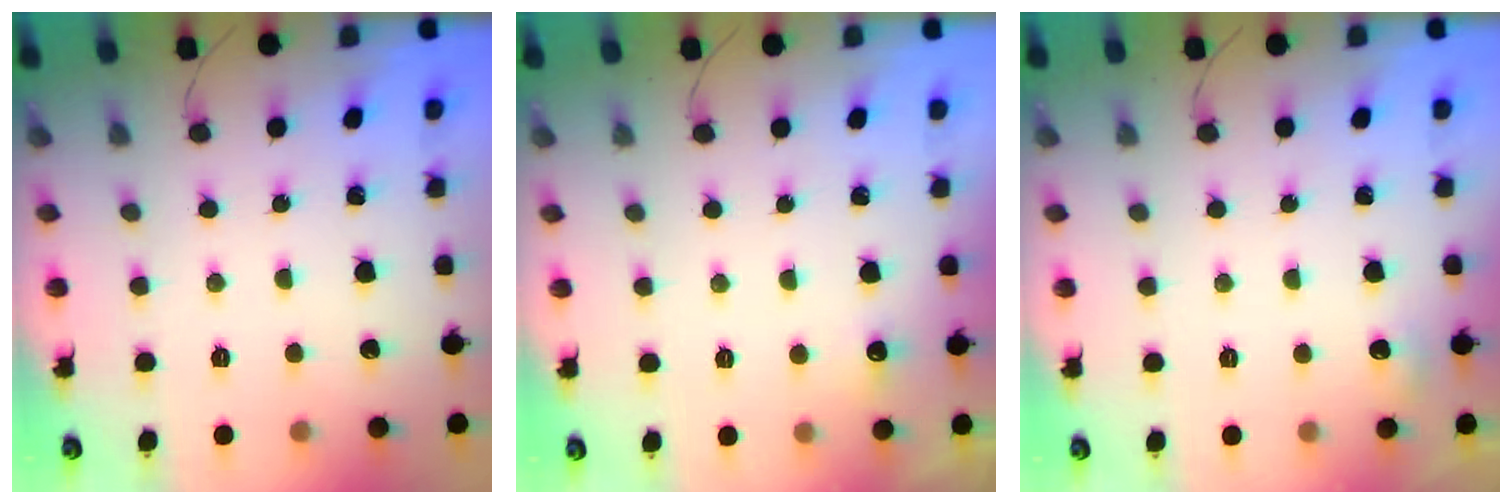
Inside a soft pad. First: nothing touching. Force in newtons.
{"total": 3.7, "press": 3.6, "slide": 1.0}
{"total": 4.2, "press": 4.0, "slide": 1.4}